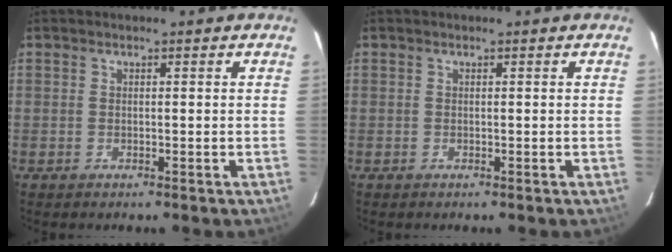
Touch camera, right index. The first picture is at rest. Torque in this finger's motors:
{"motor_torque": [0.12, 0.06, 0.03, 0.01]}